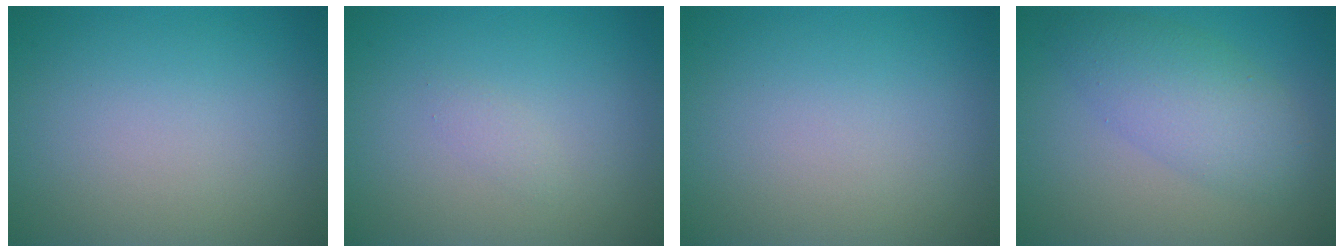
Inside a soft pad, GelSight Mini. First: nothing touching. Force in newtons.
{"total": 0.7, "press": 0.7, "slide": 0.0}
{"total": 0.0}
{"total": 4.7, "press": 4.7, "slide": 0.2}